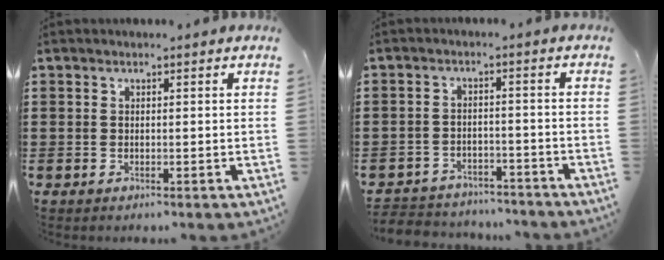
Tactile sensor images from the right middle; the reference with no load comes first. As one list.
[{"total": 3.5, "force": [-3.5, 0.7, -0.2], "torque": [-0.004, 0.002, -0.076]}]